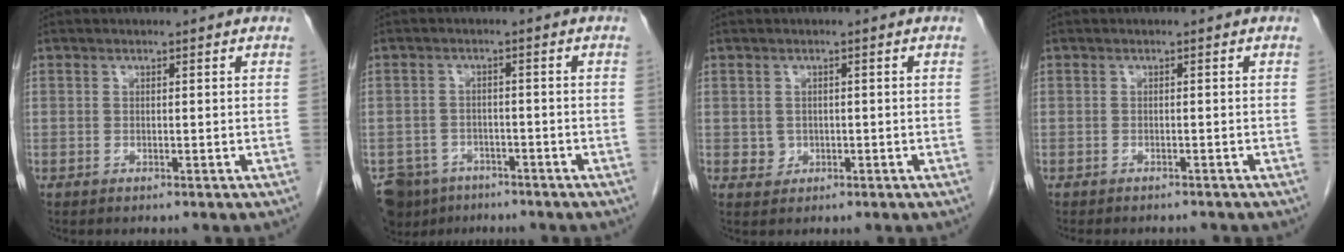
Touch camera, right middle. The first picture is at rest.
{"total": 6.7, "force": [-5.1, 4.2, 0.9], "torque": [-0.015, 0.001, -0.080]}
{"total": 1.3, "force": [-0.1, 1.3, 0.4], "torque": [-0.005, 0.003, 0.002]}
{"total": 5.1, "force": [-4.7, 1.2, 1.8], "torque": [-0.017, -0.005, -0.060]}